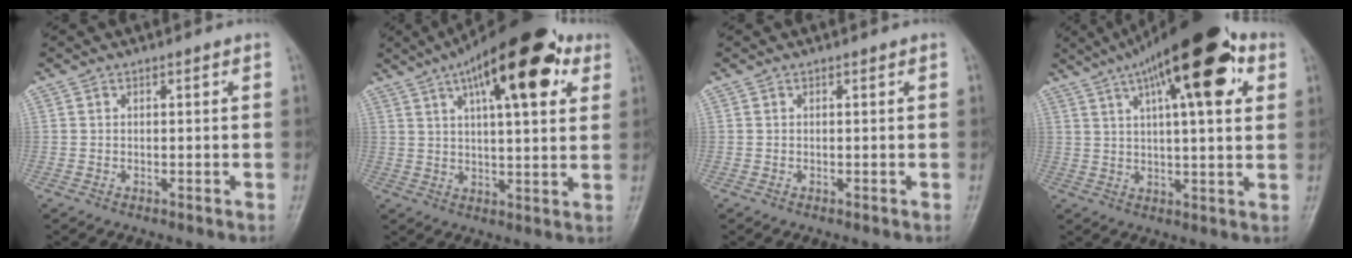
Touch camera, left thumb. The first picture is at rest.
{"total": 19.6, "force": [9.4, 6.9, 15.7], "torque": [-0.219, -0.004, 0.140]}
{"total": 0.0}
{"total": 20.7, "force": [9.3, 6.6, 17.3], "torque": [-0.252, 0.007, 0.140]}